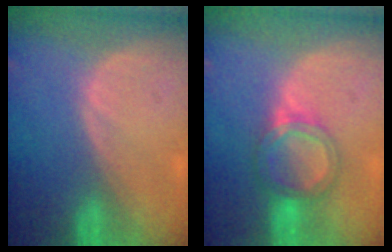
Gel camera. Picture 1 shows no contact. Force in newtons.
{"total": 5.3, "press": 5.0, "slide": 1.7}